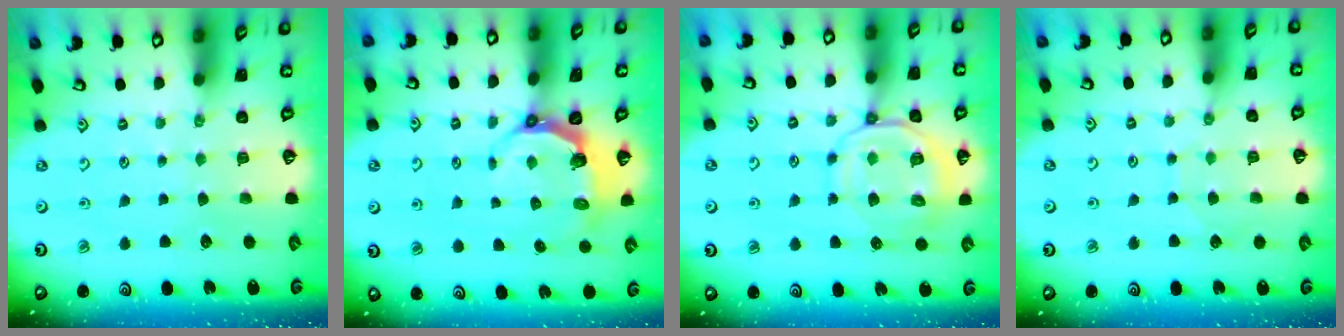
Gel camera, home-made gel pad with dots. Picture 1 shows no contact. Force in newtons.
{"total": 4.7, "press": 3.4, "slide": 3.2}
{"total": 12.1, "press": 12.0, "slide": 1.6}
{"total": 3.8, "press": 3.7, "slide": 0.4}